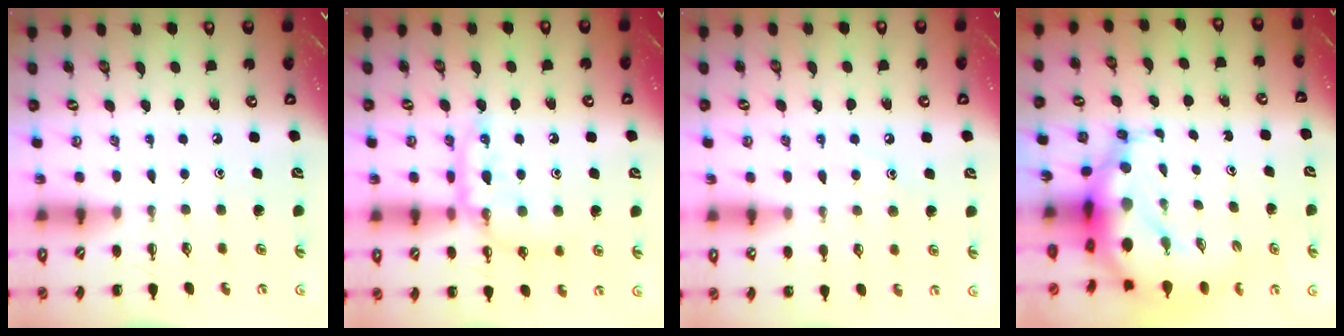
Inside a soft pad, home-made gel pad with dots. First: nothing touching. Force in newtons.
{"total": 12.9, "press": 12.9, "slide": 1.3}
{"total": 7.5, "press": 7.3, "slide": 1.8}
{"total": 10.3, "press": 10.0, "slide": 2.7}